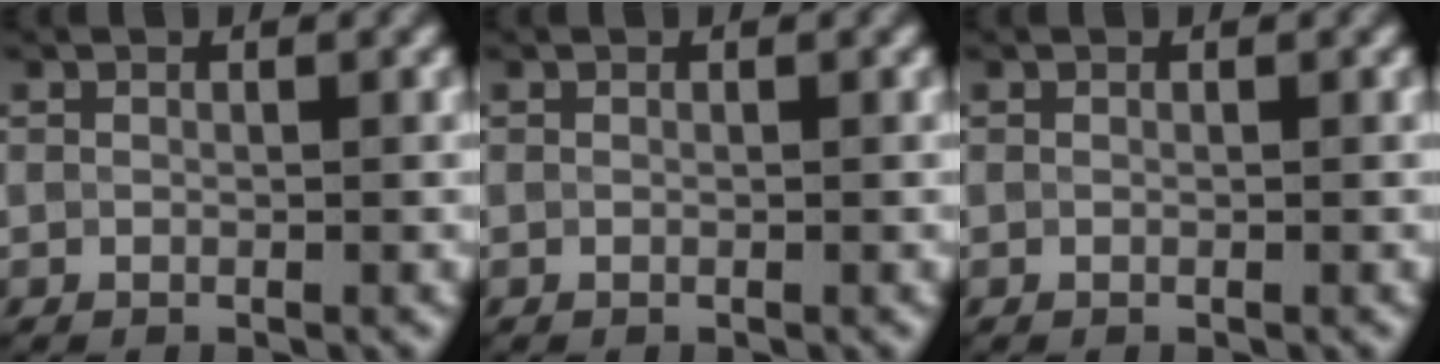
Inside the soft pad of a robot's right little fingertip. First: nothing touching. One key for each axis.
{"total": 0.0}
{"total": 0.0}